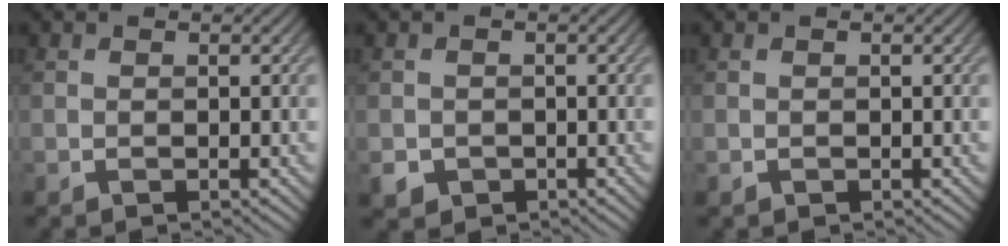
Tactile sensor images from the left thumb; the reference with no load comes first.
{"total": 2.2, "force": [-0.9, 1.9, 0.6], "torque": [-0.012, -0.012, -0.019]}
{"total": 0.0}